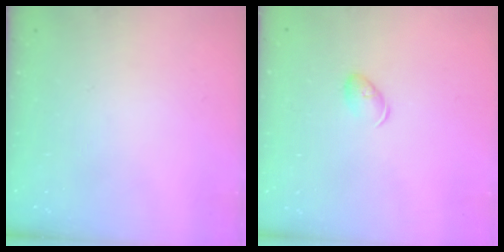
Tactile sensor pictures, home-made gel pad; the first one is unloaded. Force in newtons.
{"total": 6.0, "press": 5.9, "slide": 0.9}